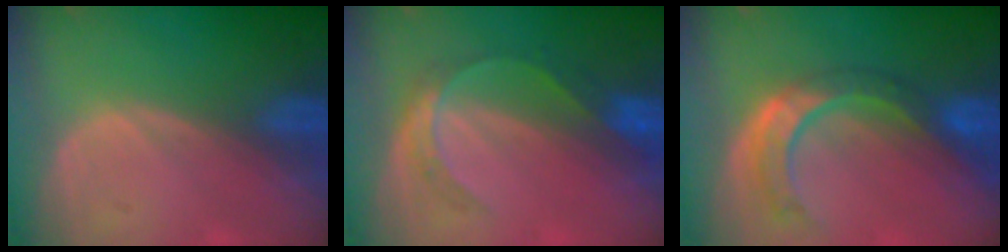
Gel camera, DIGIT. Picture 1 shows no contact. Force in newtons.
{"total": 5.4, "press": 5.0, "slide": 2.1}
{"total": 8.5, "press": 7.2, "slide": 4.5}